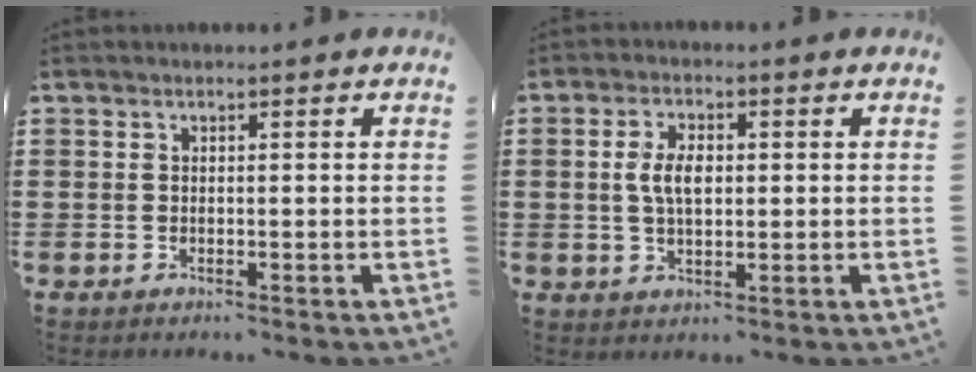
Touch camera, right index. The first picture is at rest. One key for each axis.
{"total": 4.9, "fx": 0.4, "fy": 2.5, "fz": 4.2, "tx": -0.092, "ty": 0.006, "tz": 0.003}